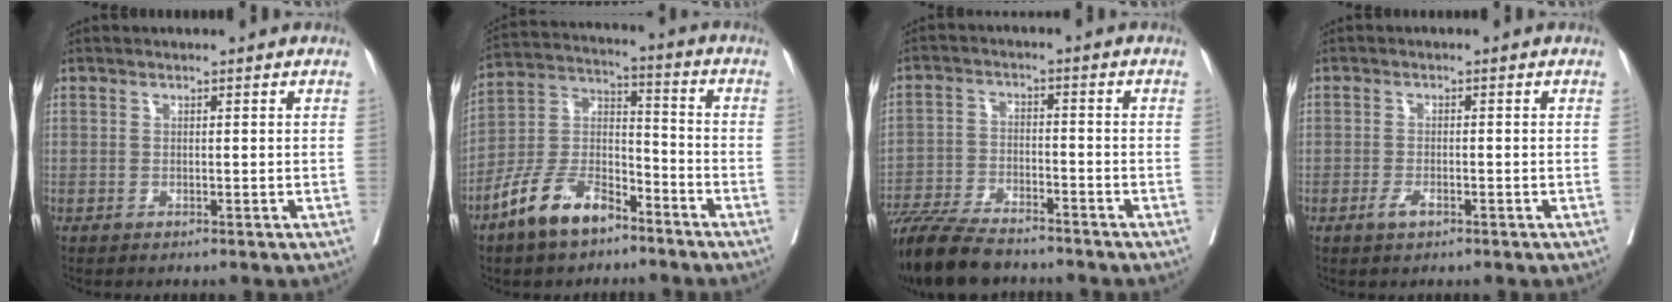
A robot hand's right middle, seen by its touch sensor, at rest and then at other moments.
{"total": 11.7, "force": [-8.2, 5.0, 6.8], "torque": [-0.141, 0.007, -0.162]}
{"total": 13.4, "force": [-11.5, 2.7, 6.3], "torque": [-0.115, -0.026, -0.193]}
{"total": 1.9, "force": [-1.1, 0.6, 1.4], "torque": [-0.026, 0.000, -0.020]}